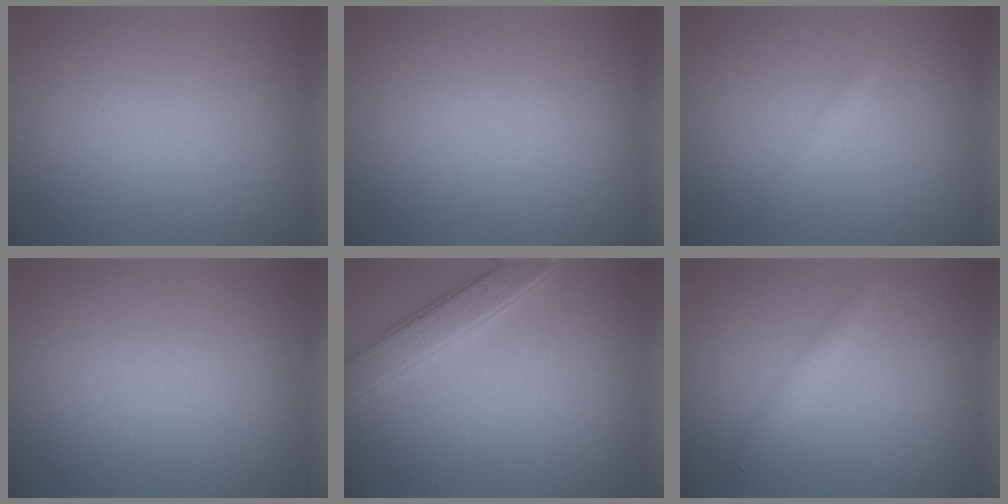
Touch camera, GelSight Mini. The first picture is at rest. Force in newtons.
{"total": 0.0}
{"total": 0.8, "press": 0.8, "slide": 0.1}
{"total": 0.0}
{"total": 3.3, "press": 3.3, "slide": 0.1}
{"total": 1.5, "press": 1.5, "slide": 0.1}